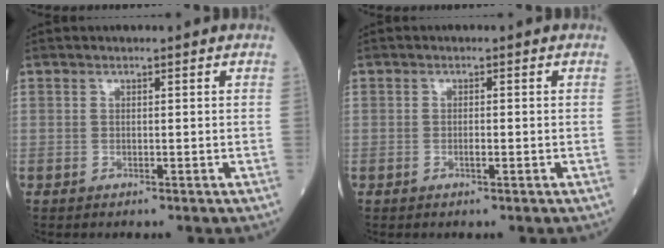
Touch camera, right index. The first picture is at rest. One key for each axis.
{"total": 0.9, "fx": -0.4, "fy": 0.2, "fz": 0.8, "tx": -0.017, "ty": 0.001, "tz": -0.007}